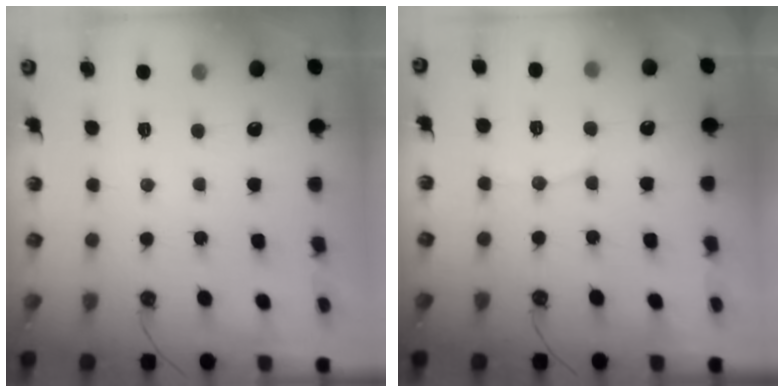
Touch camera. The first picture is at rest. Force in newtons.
{"total": 5.0, "press": 5.0, "slide": 0.6}